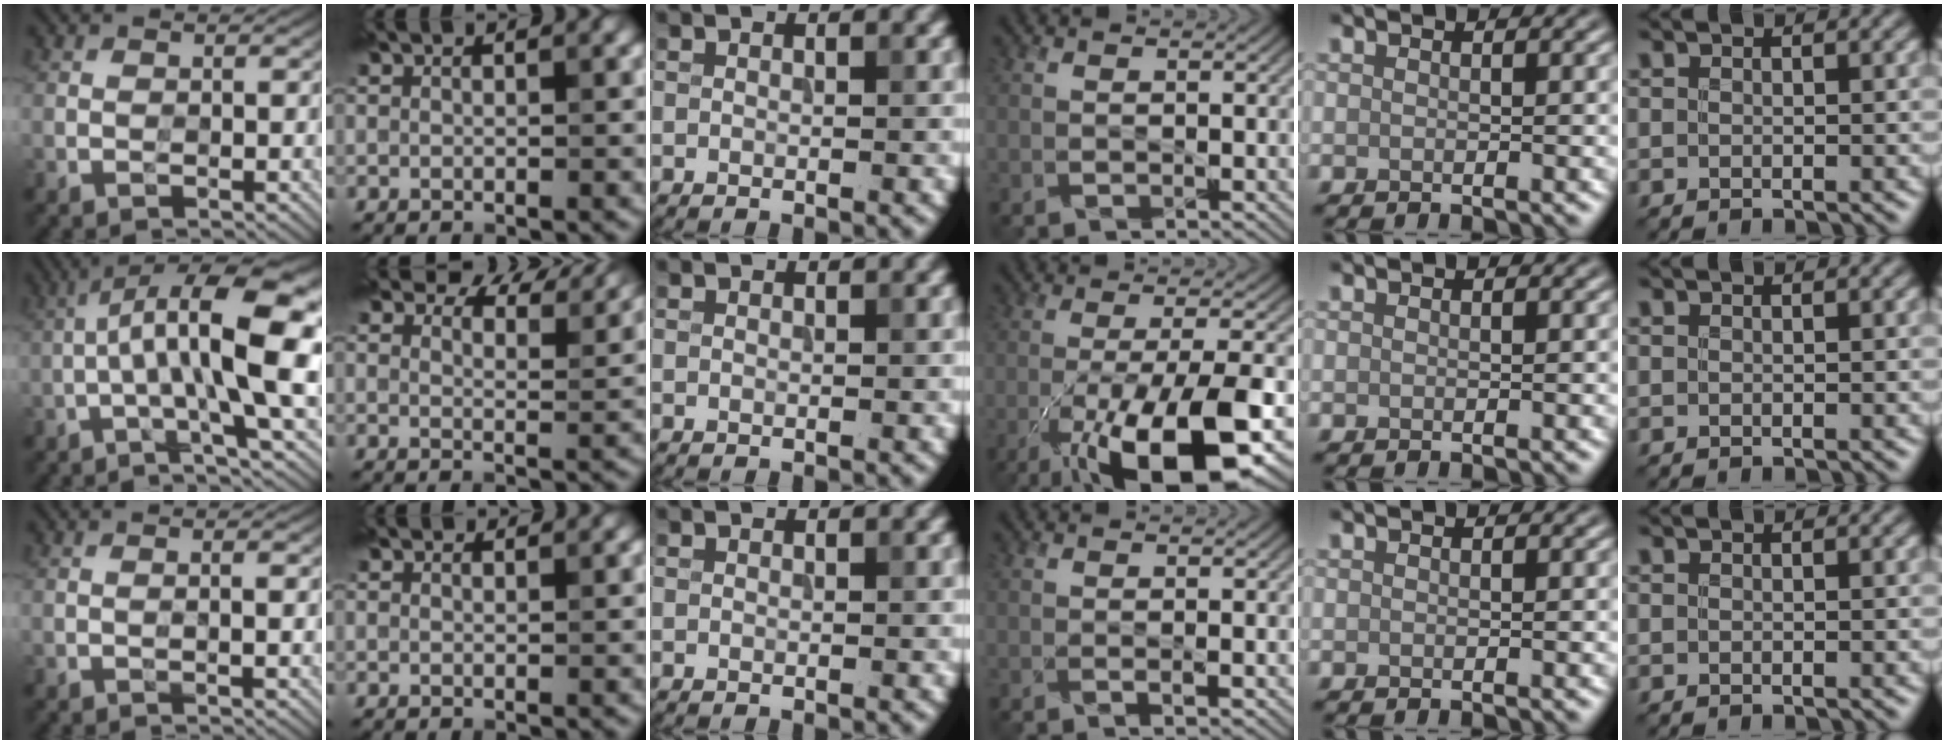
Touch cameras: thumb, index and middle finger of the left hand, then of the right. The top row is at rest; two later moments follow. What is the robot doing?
{"motion": "wipe", "object": "bowl"}